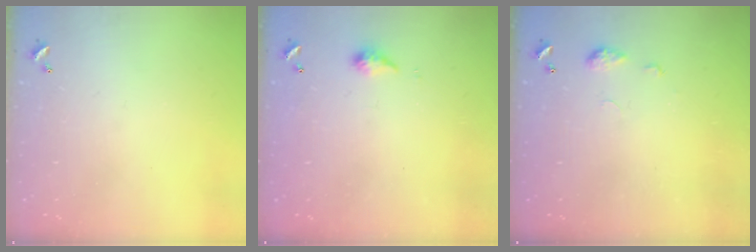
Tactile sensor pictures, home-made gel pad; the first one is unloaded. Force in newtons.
{"total": 4.4, "press": 4.3, "slide": 0.8}
{"total": 5.4, "press": 5.3, "slide": 0.7}